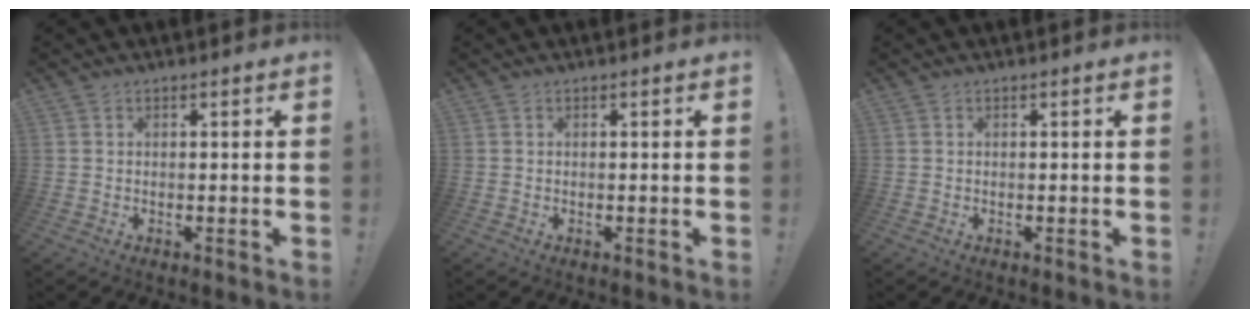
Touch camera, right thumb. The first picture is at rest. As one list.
[{"total": 0.0}, {"total": 0.0}]